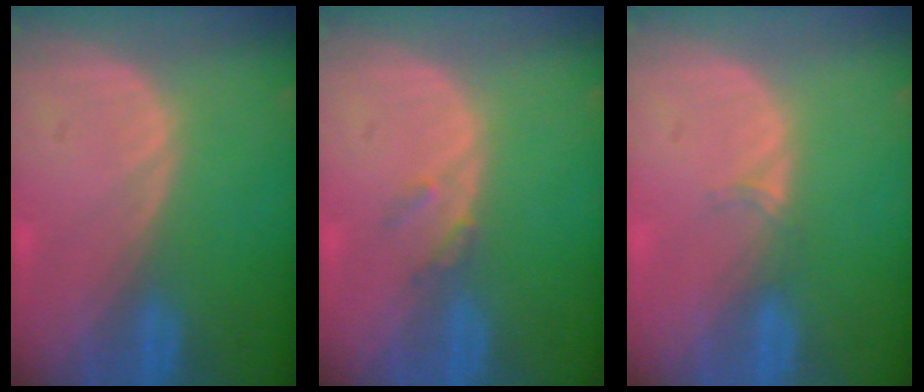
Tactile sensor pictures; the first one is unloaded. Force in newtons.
{"total": 1.6, "press": 1.6, "slide": 0.2}
{"total": 1.3, "press": 1.0, "slide": 0.9}